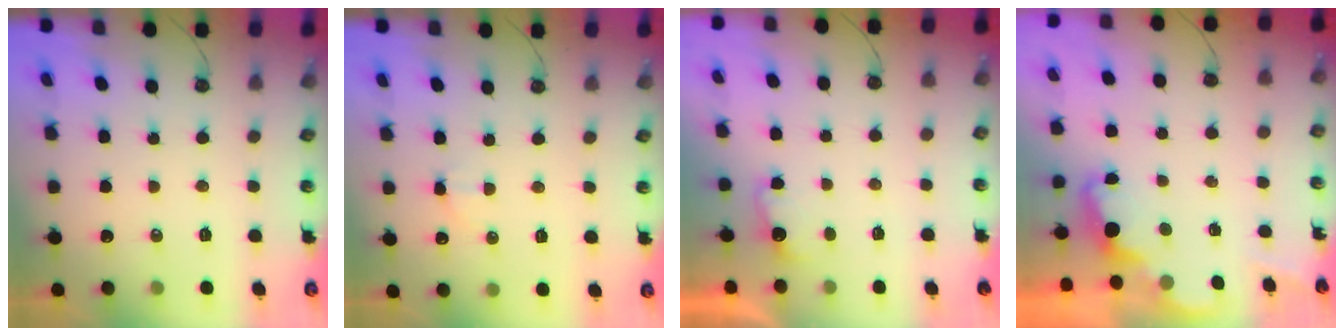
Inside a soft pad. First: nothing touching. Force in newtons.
{"total": 3.8, "press": 3.7, "slide": 0.9}
{"total": 2.8, "press": 2.7, "slide": 0.8}
{"total": 2.3, "press": 2.3, "slide": 0.5}